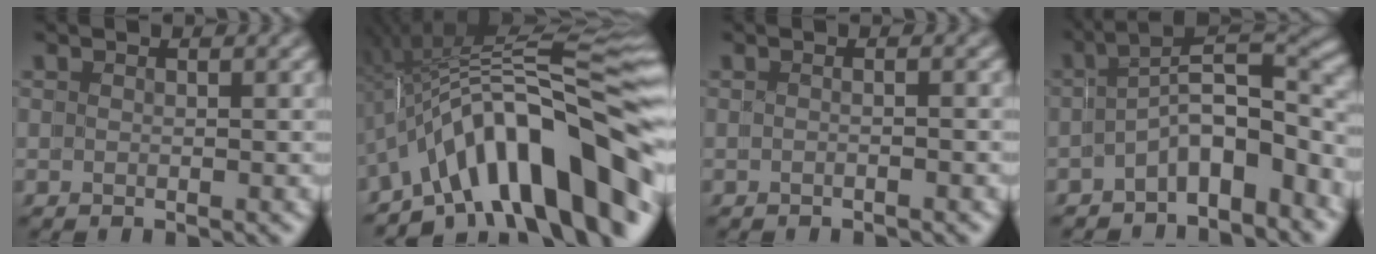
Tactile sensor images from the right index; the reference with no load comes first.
{"total": 15.4, "force": [-2.5, 6.3, 13.8], "torque": [-0.214, 0.004, -0.031]}
{"total": 1.1, "force": [-0.7, -0.9, -0.1], "torque": [0.005, 0.003, -0.012]}
{"total": 7.7, "force": [-3.1, 3.3, 6.2], "torque": [-0.070, -0.006, -0.044]}